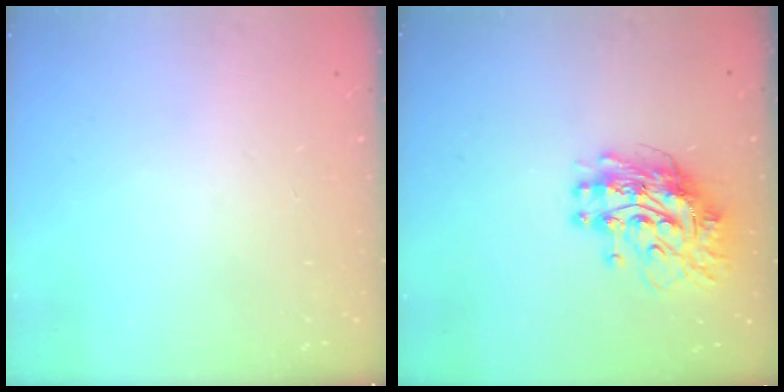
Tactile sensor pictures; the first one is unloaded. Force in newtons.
{"total": 11.1, "press": 11.1, "slide": 1.0}